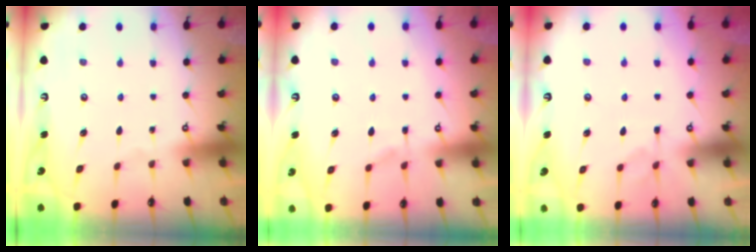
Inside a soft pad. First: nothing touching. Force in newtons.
{"total": 1.4, "press": 0.5, "slide": 1.3}
{"total": 3.9, "press": 3.8, "slide": 1.2}